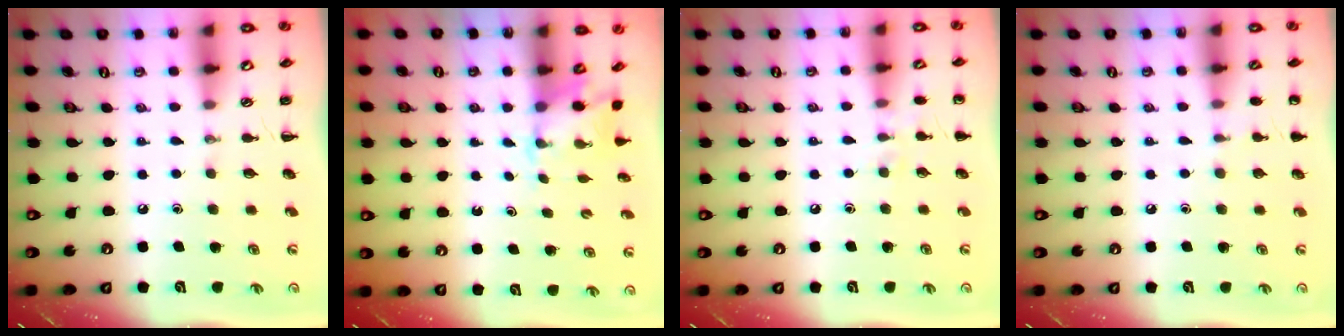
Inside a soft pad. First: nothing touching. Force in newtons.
{"total": 1.7, "press": 1.5, "slide": 0.6}
{"total": 5.9, "press": 5.6, "slide": 1.8}
{"total": 5.3, "press": 5.1, "slide": 1.5}